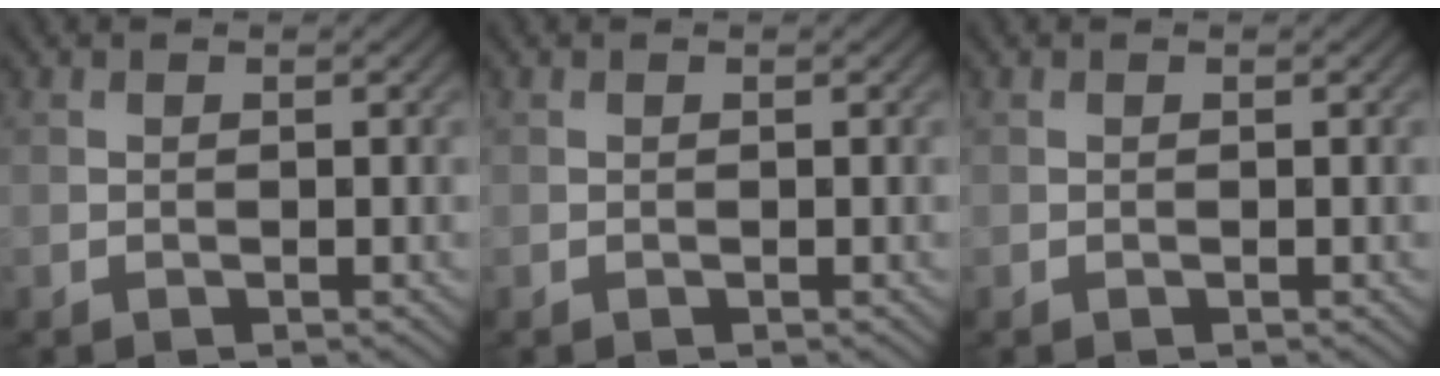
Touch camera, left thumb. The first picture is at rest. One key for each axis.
{"total": 0.0}
{"total": 0.0}